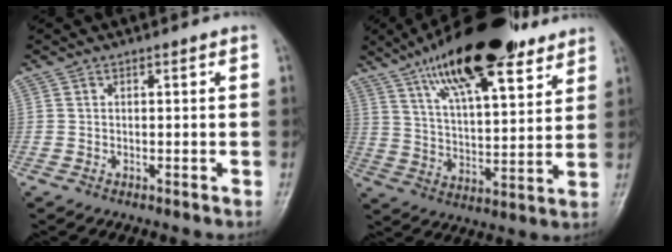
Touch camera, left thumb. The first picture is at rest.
{"total": 22.9, "force": [14.5, 7.7, 15.9], "torque": [-0.237, -0.040, 0.240]}